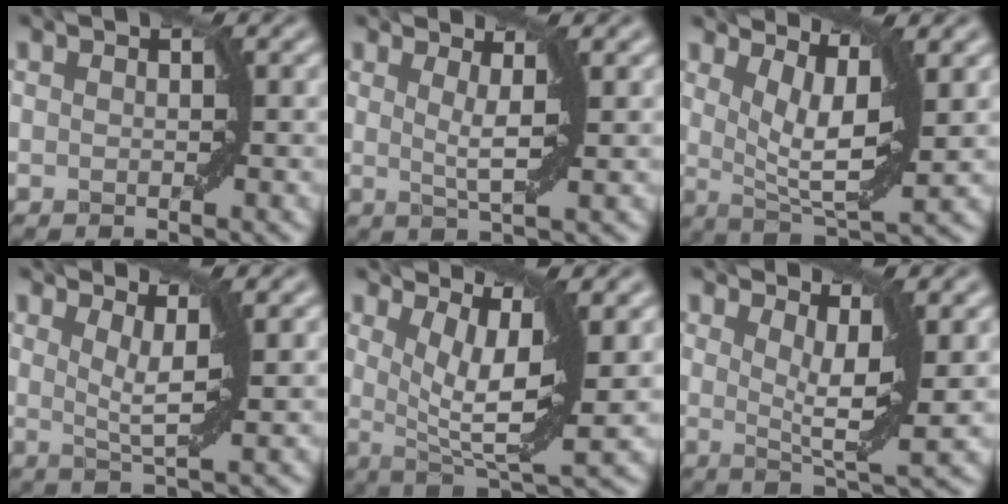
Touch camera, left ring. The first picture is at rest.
{"total": 2.7, "force": [1.1, 0.4, 2.4], "torque": [-0.039, -0.005, 0.020]}
{"total": 6.0, "force": [2.7, 1.6, 5.1], "torque": [-0.086, -0.008, 0.051]}
{"total": 3.3, "force": [1.8, 0.6, 2.7], "torque": [-0.047, -0.003, 0.031]}
{"total": 7.2, "force": [2.5, 1.8, 6.5], "torque": [-0.106, -0.006, 0.048]}
{"total": 4.9, "force": [2.0, 1.0, 4.4], "torque": [-0.068, -0.008, 0.037]}